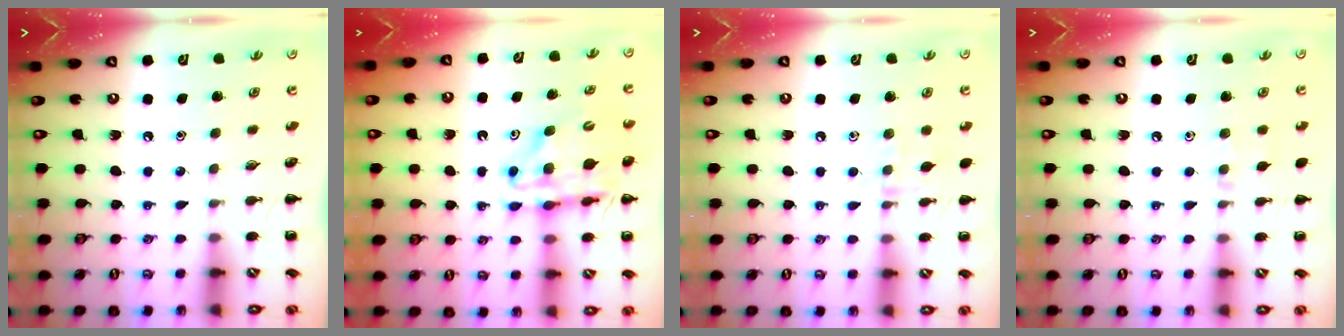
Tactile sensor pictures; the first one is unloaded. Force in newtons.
{"total": 13.9, "press": 13.4, "slide": 3.7}
{"total": 5.8, "press": 5.7, "slide": 1.2}
{"total": 4.9, "press": 4.6, "slide": 1.7}